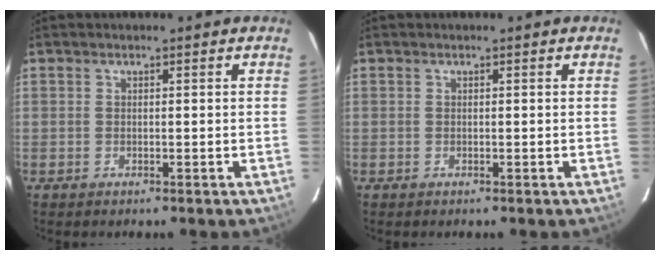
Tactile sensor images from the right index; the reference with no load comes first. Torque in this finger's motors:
{"motor_torque": [0.00, 0.00, 0.01, 0.00]}